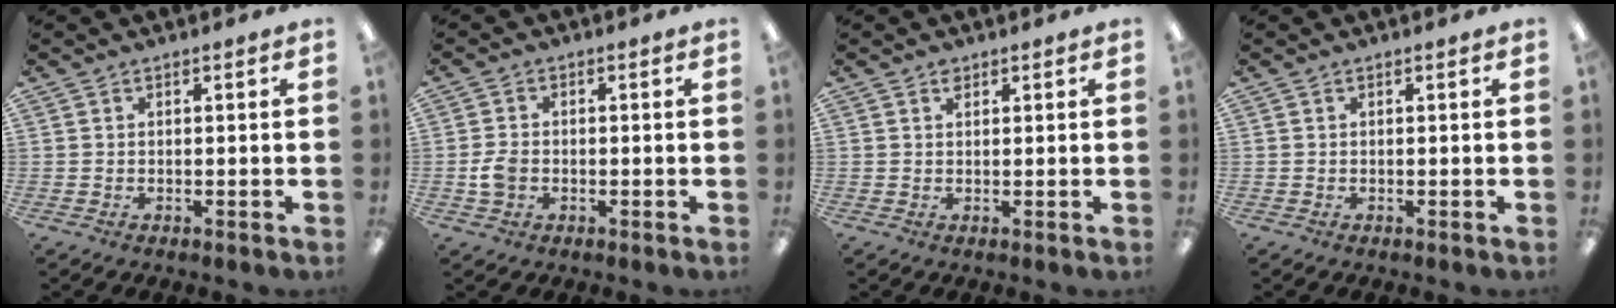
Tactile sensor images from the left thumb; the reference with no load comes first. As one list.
[{"total": 3.9, "force": [-0.8, 3.0, 2.5], "torque": [-0.048, 0.005, -0.015]}, {"total": 1.2, "force": [0.9, 0.7, 0.5], "torque": [-0.003, -0.003, 0.015]}, {"total": 0.0}]